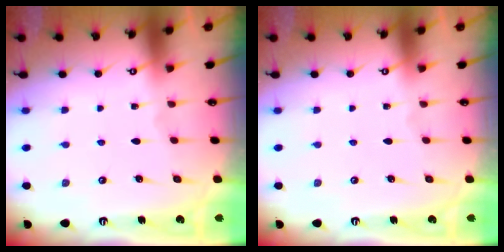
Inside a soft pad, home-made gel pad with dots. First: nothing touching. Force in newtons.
{"total": 0.0}